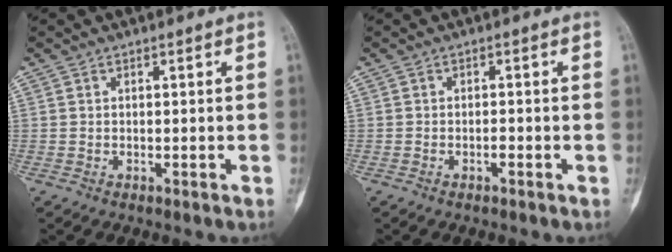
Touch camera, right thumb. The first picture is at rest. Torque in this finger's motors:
{"motor_torque": [0.29, 0.05, 0.16, -0.32, 0.05]}